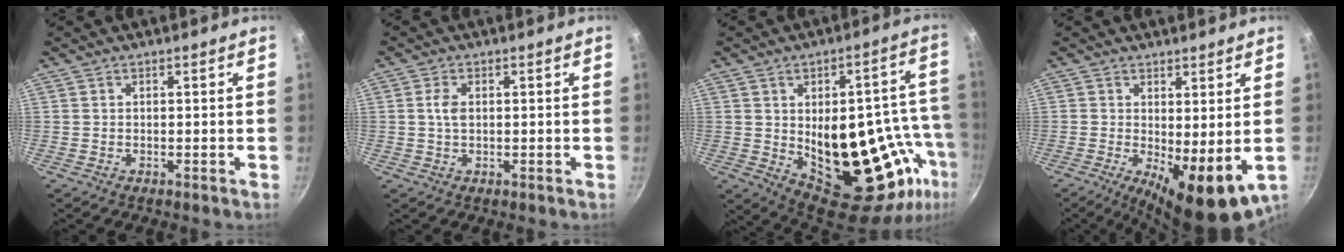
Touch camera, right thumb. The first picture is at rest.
{"total": 2.8, "force": [0.3, 1.6, 2.2], "torque": [-0.043, 0.004, 0.005]}
{"total": 24.9, "force": [-4.1, 13.1, 20.8], "torque": [-0.214, 0.002, -0.030]}
{"total": 10.6, "force": [-0.9, 3.9, 9.8], "torque": [-0.131, -0.011, -0.001]}